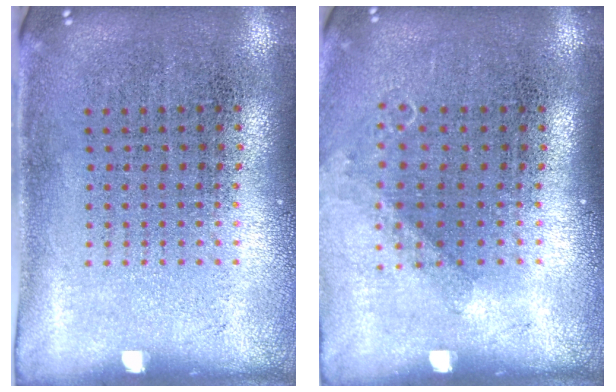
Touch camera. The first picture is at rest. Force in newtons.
{"total": 0.9, "press": 0.8, "slide": 0.3}